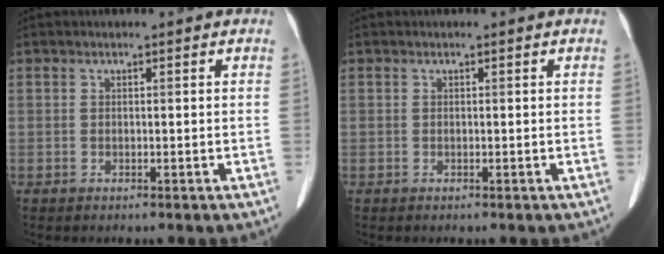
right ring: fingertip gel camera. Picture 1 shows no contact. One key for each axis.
{"total": 0.0}